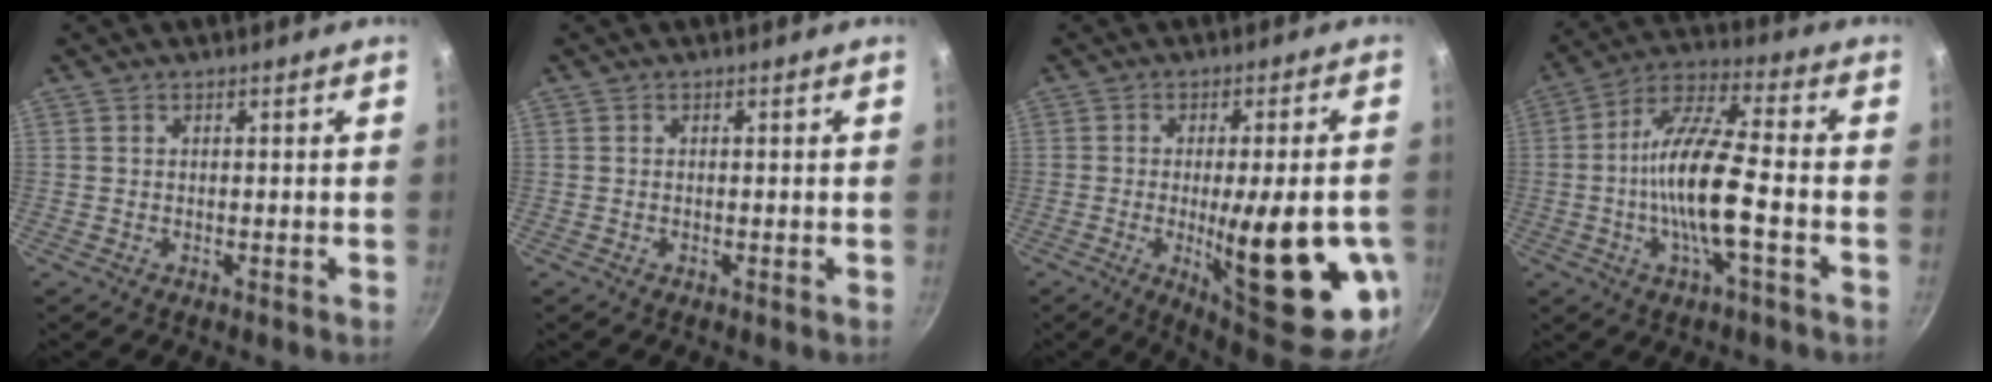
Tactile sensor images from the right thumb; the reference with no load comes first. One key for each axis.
{"total": 0.0}
{"total": 23.8, "fx": -5.2, "fy": 6.4, "fz": 22.3, "tx": -0.272, "ty": -0.013, "tz": -0.060}
{"total": 14.8, "fx": -2.9, "fy": 3.8, "fz": 14.0, "tx": -0.264, "ty": 0.031, "tz": -0.066}